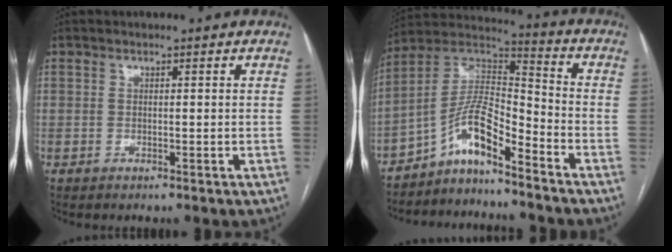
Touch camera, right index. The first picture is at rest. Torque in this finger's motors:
{"motor_torque": [0.31, -0.21, 0.43, 0.13]}